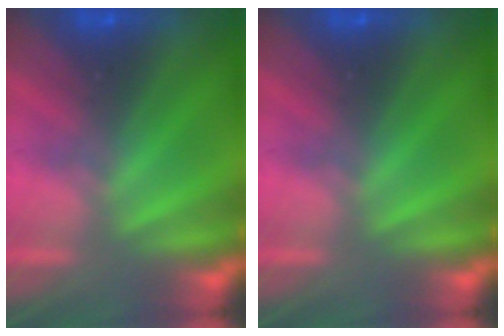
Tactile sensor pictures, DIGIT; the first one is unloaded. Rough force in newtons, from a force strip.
{"total": 0.0}